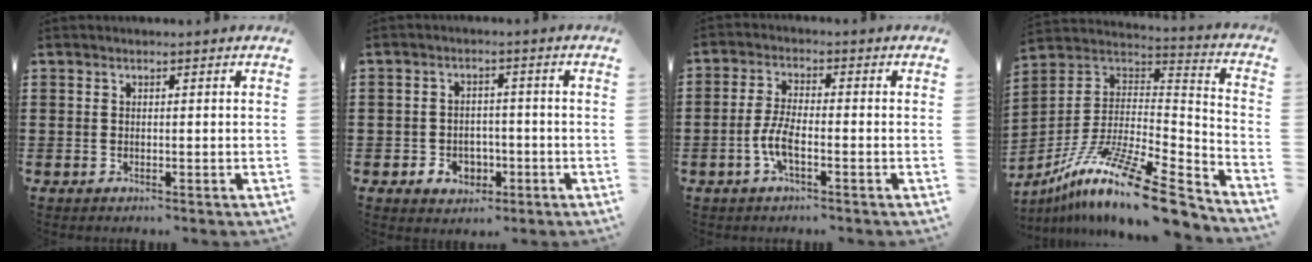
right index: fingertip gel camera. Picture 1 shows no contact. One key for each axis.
{"total": 3.2, "fx": -1.5, "fy": 2.6, "fz": 1.2, "tx": -0.027, "ty": 0.007, "tz": -0.032}
{"total": 5.0, "fx": -2.0, "fy": 1.2, "fz": 4.4, "tx": -0.110, "ty": -0.009, "tz": -0.046}
{"total": 16.7, "fx": -12.0, "fy": 2.7, "fz": 11.2, "tx": -0.206, "ty": 0.031, "tz": -0.216}